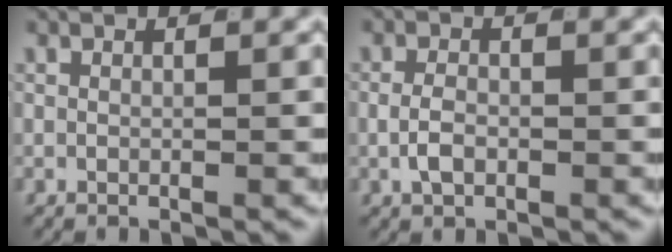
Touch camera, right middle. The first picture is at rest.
{"total": 1.7, "force": [-0.5, 0.9, 1.3], "torque": [-0.026, -0.003, -0.007]}